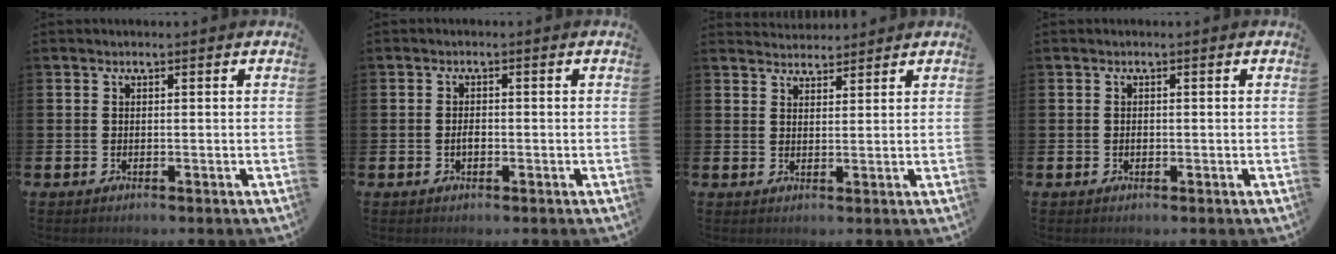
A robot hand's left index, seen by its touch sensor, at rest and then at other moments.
{"total": 1.3, "force": [-0.3, 0.7, 1.0], "torque": [-0.010, -0.001, -0.009]}
{"total": 2.9, "force": [2.8, 0.7, -0.2], "torque": [-0.002, -0.012, 0.053]}
{"total": 0.6, "force": [-0.1, 0.4, 0.4], "torque": [-0.007, 0.002, -0.004]}